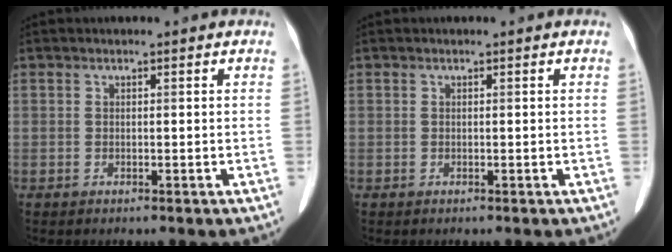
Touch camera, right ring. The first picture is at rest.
{"total": 0.0}